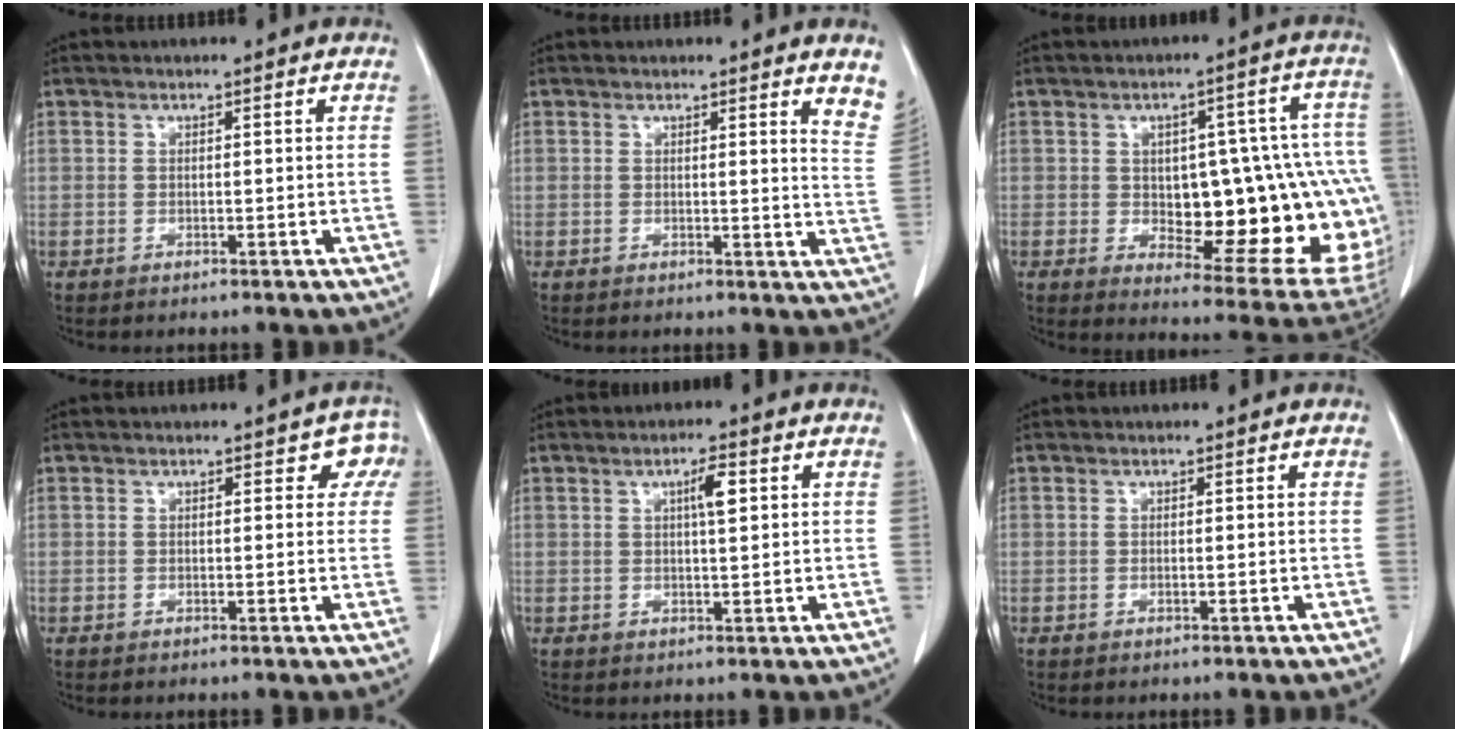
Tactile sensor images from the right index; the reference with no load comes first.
{"total": 4.9, "force": [3.9, 0.1, 3.0], "torque": [-0.033, -0.024, 0.018]}
{"total": 22.3, "force": [-2.1, 7.9, 20.7], "torque": [-0.180, 0.034, 0.007]}
{"total": 2.6, "force": [1.3, 1.8, 1.3], "torque": [0.006, 0.004, 0.000]}
{"total": 3.4, "force": [1.1, 0.5, 3.2], "torque": [-0.054, 0.003, 0.017]}
{"total": 0.0}